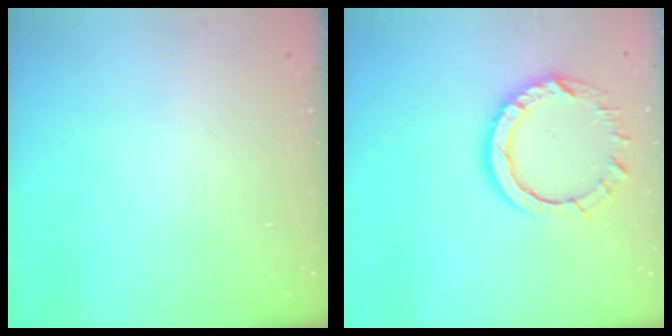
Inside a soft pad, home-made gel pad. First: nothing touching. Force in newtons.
{"total": 10.5, "press": 10.4, "slide": 1.0}